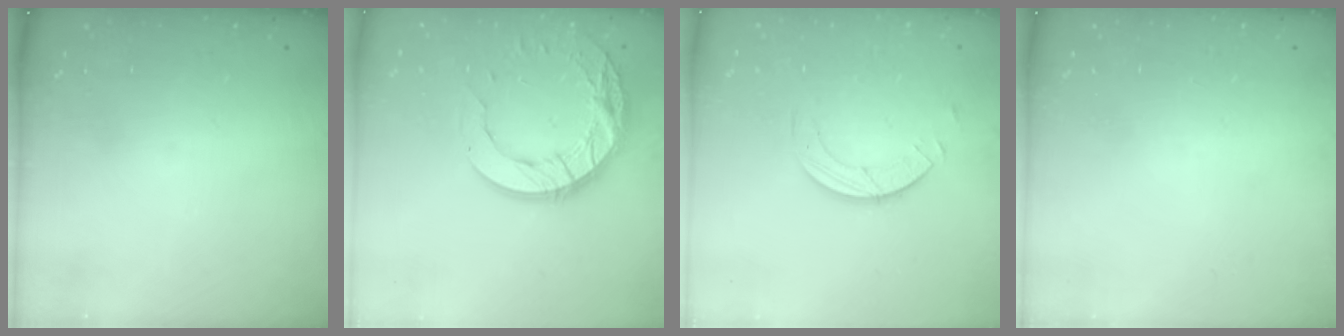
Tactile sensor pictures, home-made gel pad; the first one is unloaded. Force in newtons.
{"total": 14.4, "press": 14.4, "slide": 0.7}
{"total": 3.9, "press": 3.9, "slide": 0.4}
{"total": 0.0}